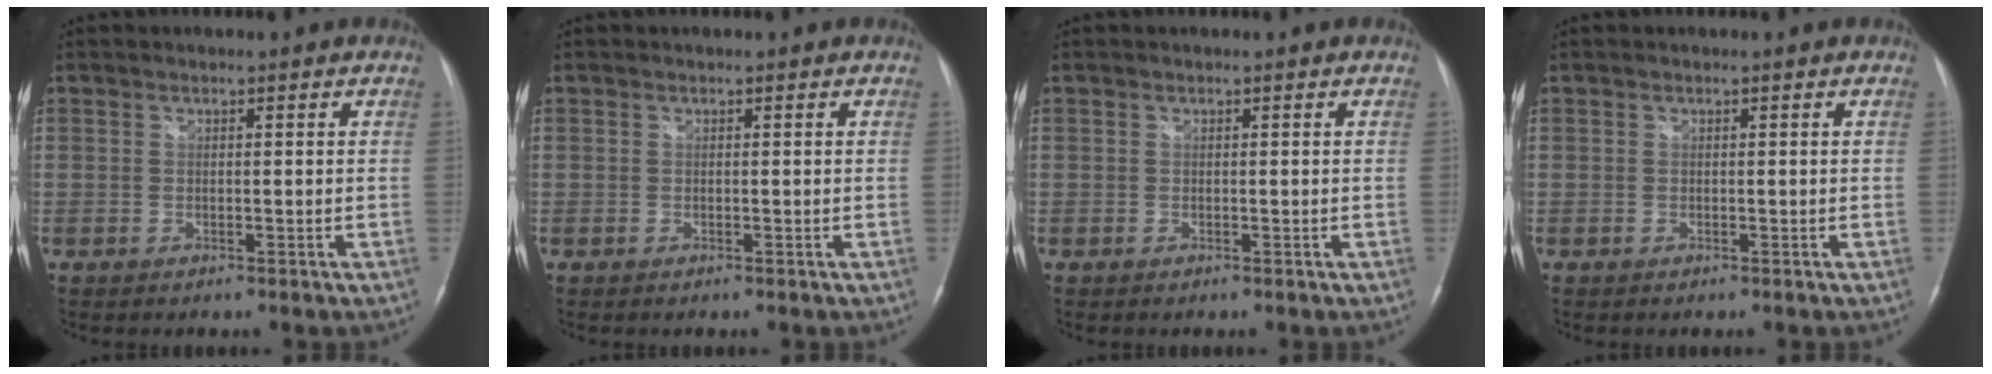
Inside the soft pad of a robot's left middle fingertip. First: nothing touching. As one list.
[{"total": 0.0}, {"total": 0.0}, {"total": 0.0}]